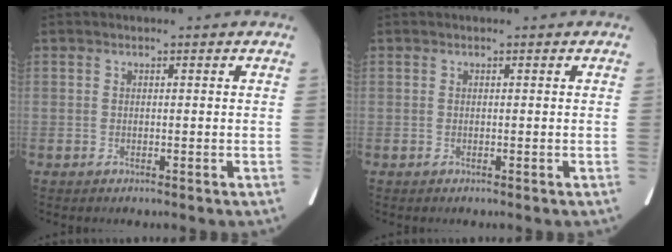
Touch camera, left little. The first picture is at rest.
{"total": 0.0}